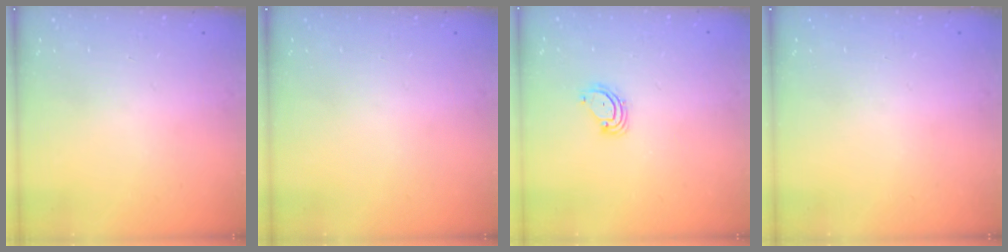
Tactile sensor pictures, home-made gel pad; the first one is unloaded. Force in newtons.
{"total": 0.0}
{"total": 3.8, "press": 3.8, "slide": 0.2}
{"total": 0.0}